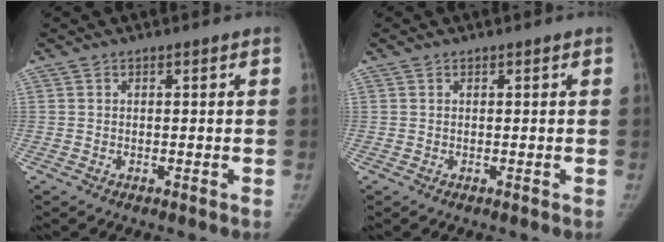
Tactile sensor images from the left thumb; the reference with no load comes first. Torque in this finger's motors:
{"motor_torque": [-0.06, 0.15, 0.30, -0.47, 0.01]}